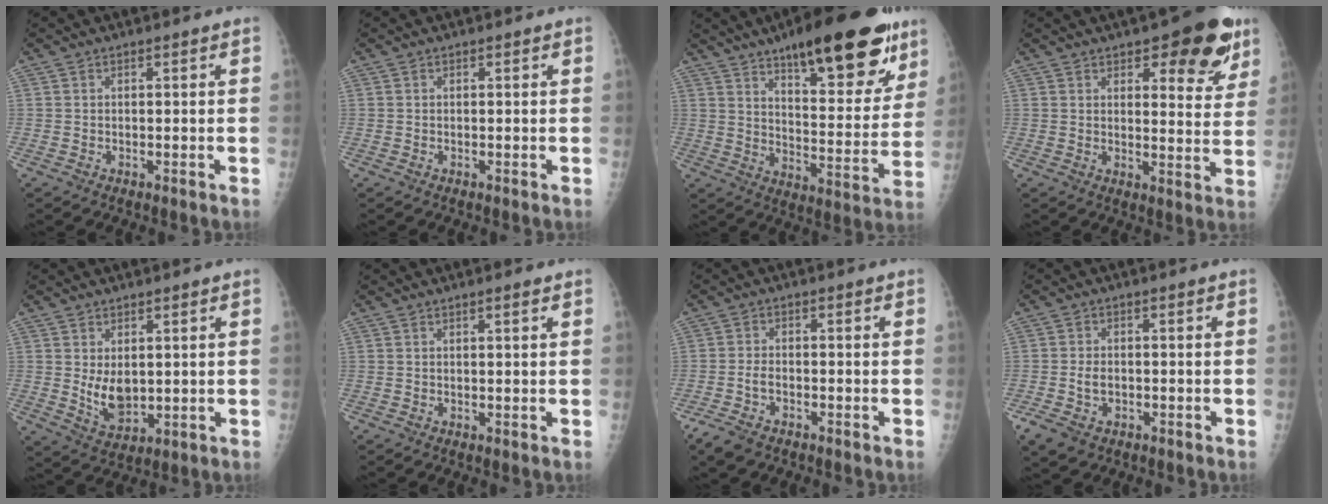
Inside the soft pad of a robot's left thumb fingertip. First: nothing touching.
{"total": 0.0}
{"total": 25.5, "force": [15.8, 8.4, 18.2], "torque": [-0.217, -0.053, 0.230]}
{"total": 13.3, "force": [7.6, 5.4, 9.5], "torque": [-0.068, -0.034, 0.094]}
{"total": 6.2, "force": [1.0, 4.0, 4.6], "torque": [-0.063, -0.020, 0.033]}
{"total": 0.9, "force": [0.5, 0.1, 0.7], "torque": [-0.010, 0.000, 0.007]}
{"total": 5.3, "force": [-3.4, 2.8, 2.9], "torque": [-0.073, 0.010, -0.060]}
{"total": 5.4, "force": [-1.8, 3.8, 3.4], "torque": [-0.069, 0.006, -0.024]}